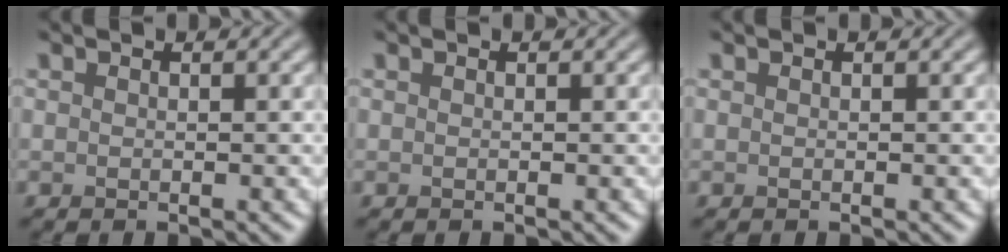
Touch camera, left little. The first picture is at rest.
{"total": 0.0}
{"total": 0.0}